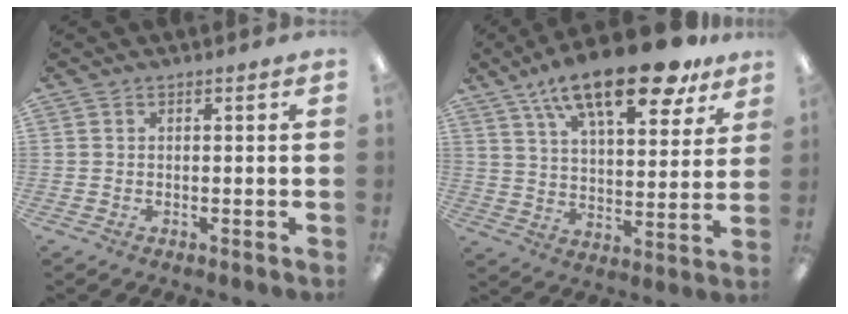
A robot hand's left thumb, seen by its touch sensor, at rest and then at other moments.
{"total": 20.4, "force": [13.7, 7.3, 13.2], "torque": [-0.210, -0.071, 0.226]}